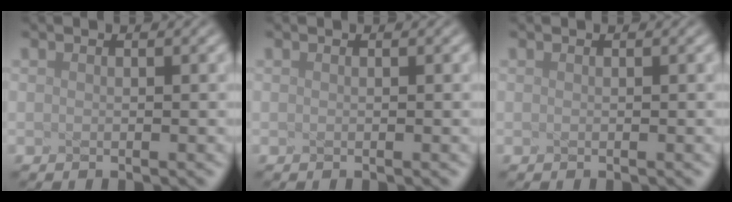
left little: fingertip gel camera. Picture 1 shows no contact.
{"total": 0.0}
{"total": 0.0}